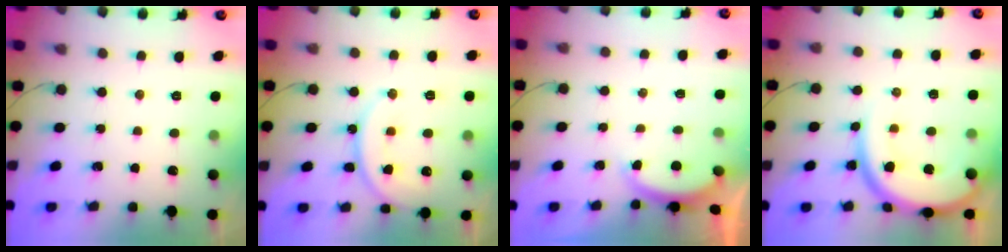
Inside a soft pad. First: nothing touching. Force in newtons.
{"total": 15.0, "press": 14.9, "slide": 1.7}
{"total": 1.3, "press": 1.2, "slide": 0.5}
{"total": 14.1, "press": 14.0, "slide": 1.6}